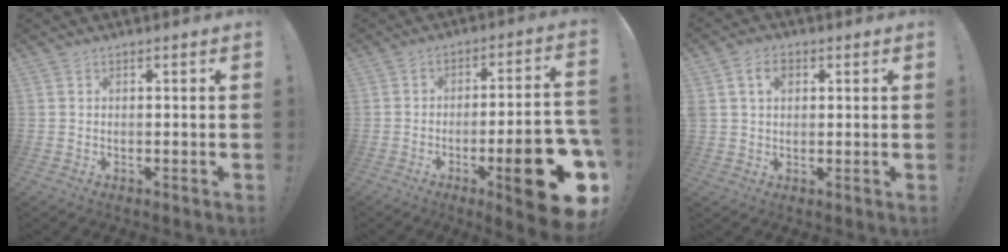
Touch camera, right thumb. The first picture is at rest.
{"total": 19.6, "force": [-7.6, 4.9, 17.4], "torque": [-0.224, 0.037, -0.102]}
{"total": 5.6, "force": [2.0, 4.0, 3.3], "torque": [-0.057, 0.008, 0.036]}